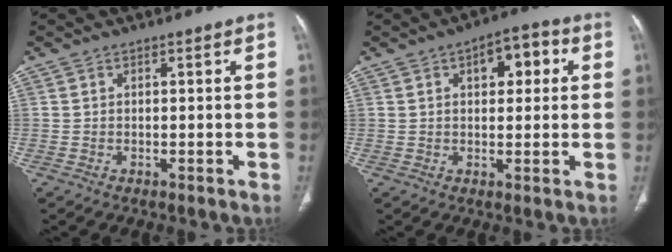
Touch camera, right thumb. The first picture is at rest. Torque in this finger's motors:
{"motor_torque": [-0.24, 0.37, -0.23, 0.28, 0.13]}